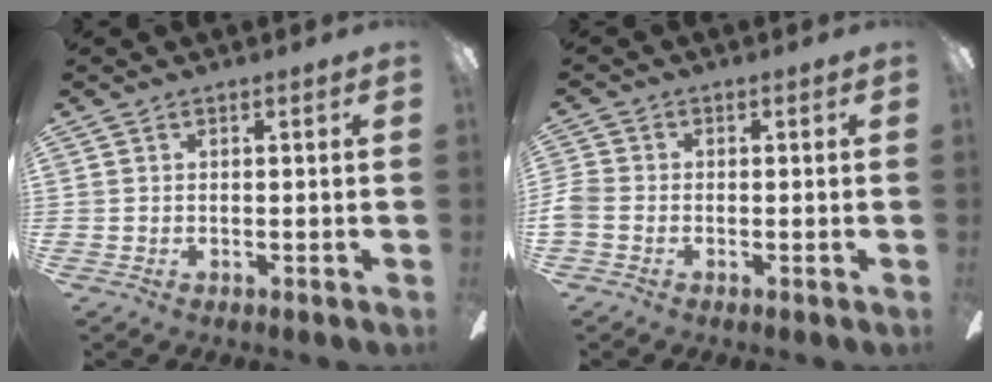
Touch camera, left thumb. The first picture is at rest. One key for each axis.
{"total": 2.8, "fx": -1.1, "fy": 2.1, "fz": 1.6, "tx": -0.030, "ty": 0.007, "tz": -0.019}